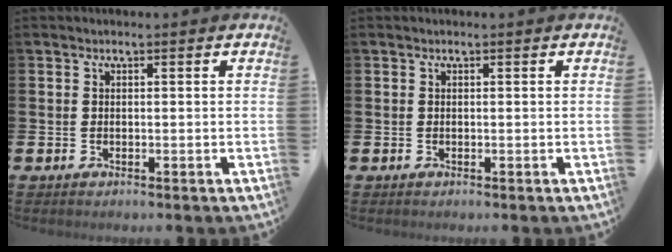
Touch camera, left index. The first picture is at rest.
{"total": 0.0}